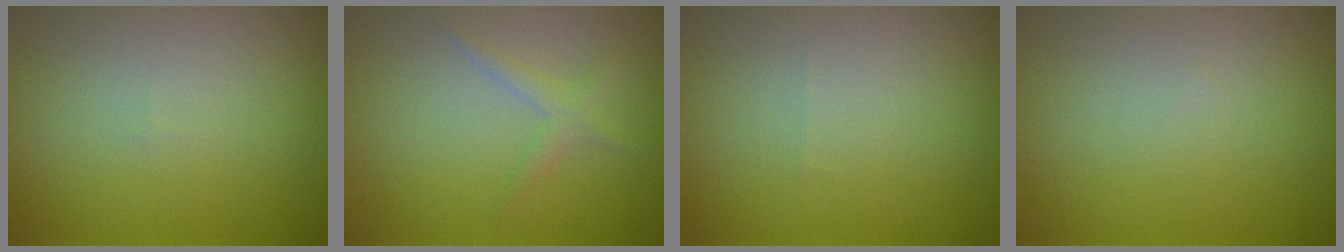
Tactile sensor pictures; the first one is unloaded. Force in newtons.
{"total": 1.3, "press": 1.3, "slide": 0.2}
{"total": 0.0}
{"total": 0.0}